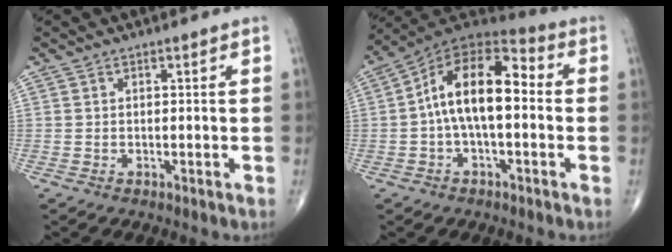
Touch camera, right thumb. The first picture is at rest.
{"total": 14.9, "force": [0.2, 7.4, 13.0], "torque": [-0.205, 0.049, -0.012]}